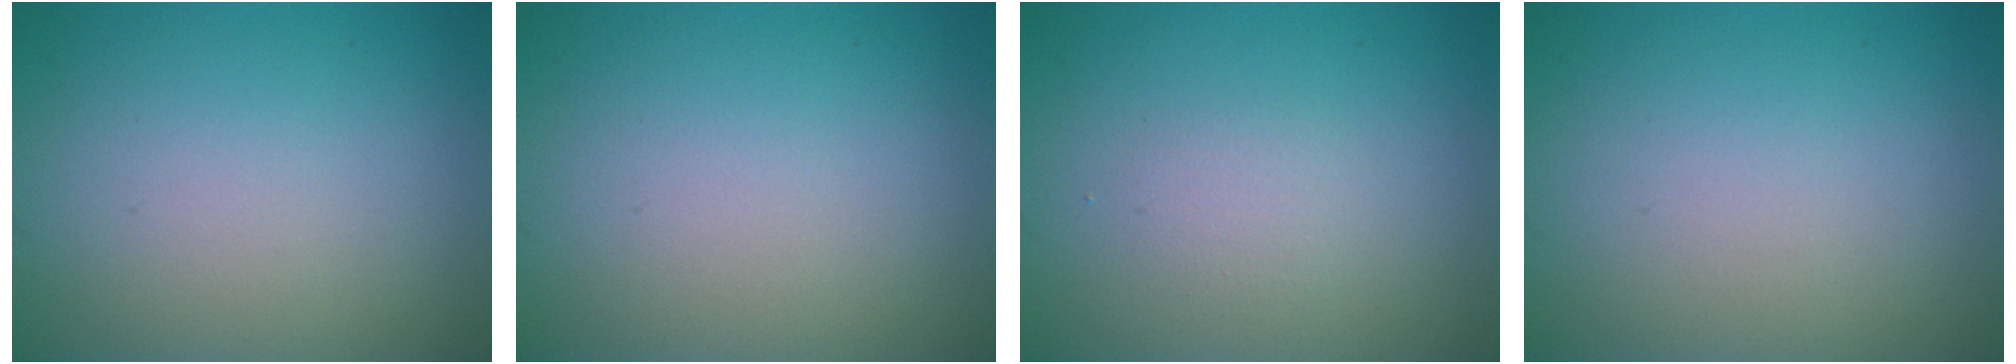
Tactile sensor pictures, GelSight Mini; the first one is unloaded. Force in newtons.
{"total": 0.0}
{"total": 1.1, "press": 1.1, "slide": 0.2}
{"total": 0.0}